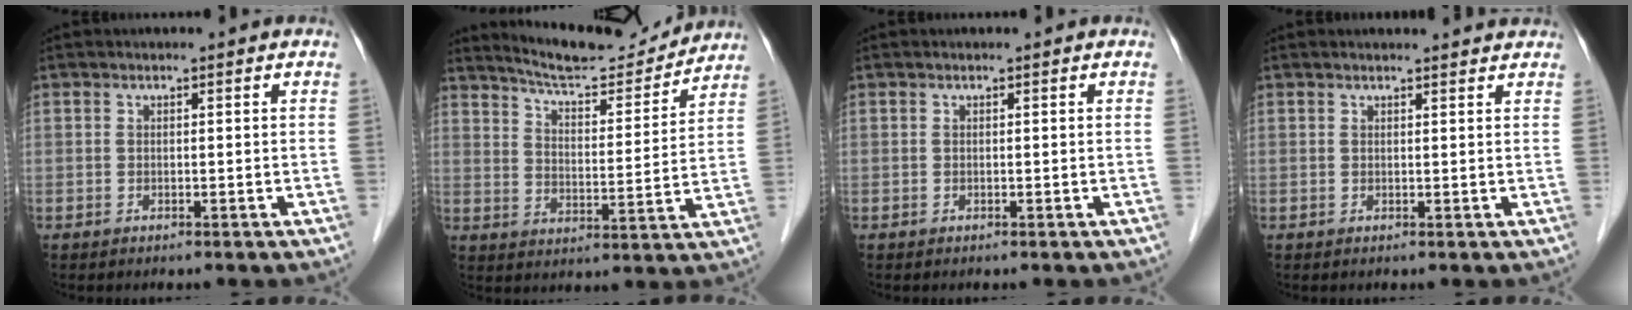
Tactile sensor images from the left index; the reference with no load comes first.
{"total": 13.3, "force": [12.8, 1.3, 3.1], "torque": [-0.051, -0.005, 0.192]}
{"total": 0.0}
{"total": 4.1, "force": [4.0, 0.4, 0.8], "torque": [-0.014, 0.011, 0.039]}